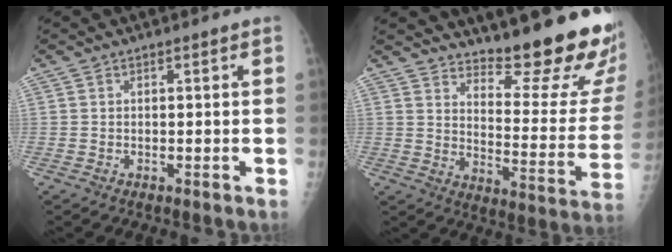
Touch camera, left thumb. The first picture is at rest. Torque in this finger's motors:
{"motor_torque": [0.52, 0.35, -0.04, -0.39, 0.10]}